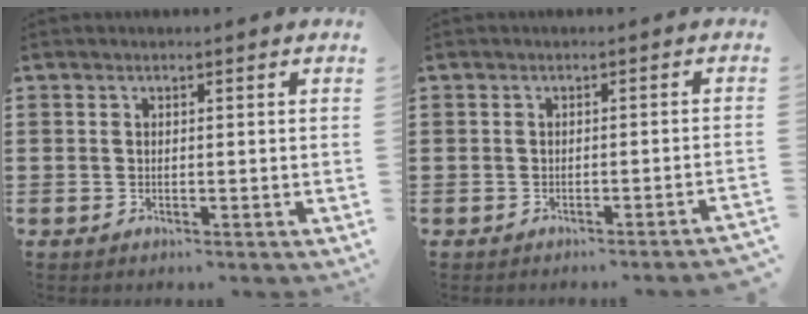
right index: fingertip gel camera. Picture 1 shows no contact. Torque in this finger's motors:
{"motor_torque": [0.35, -0.24, 0.09, 0.01]}